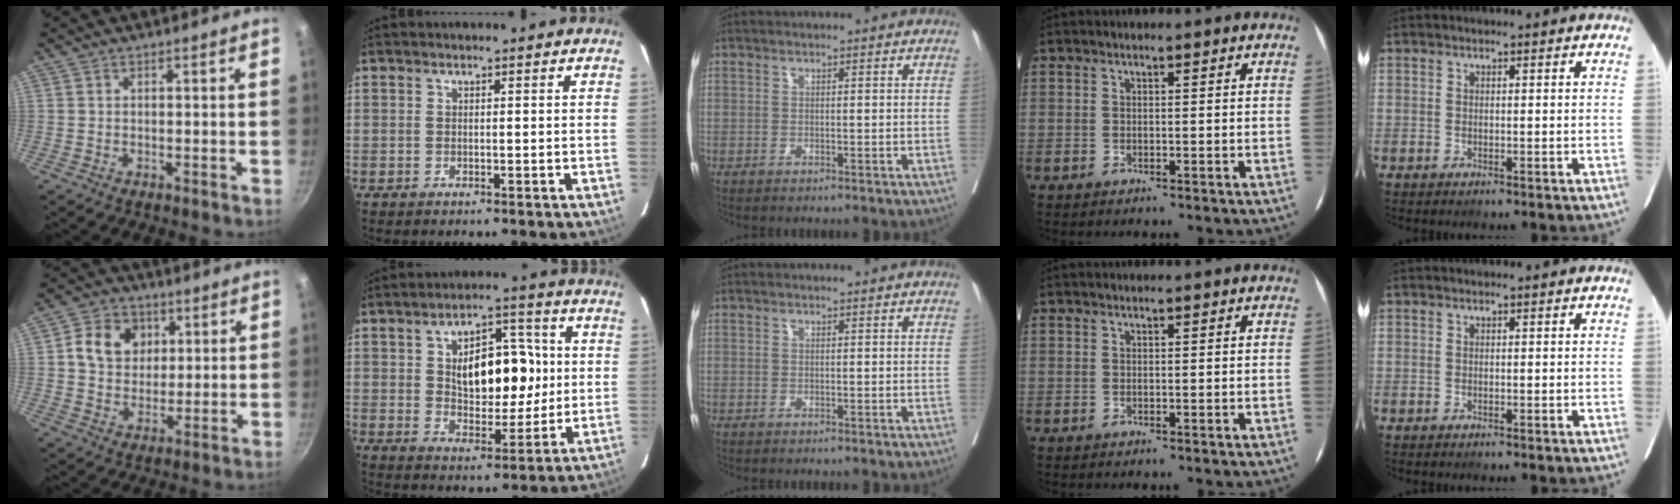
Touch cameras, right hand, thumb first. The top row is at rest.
{"thumb": {"total": 9.8, "force": [2.4, 8.0, 5.1], "torque": [-0.055, -0.003, 0.039]}, "index": {"total": 12.7, "force": [1.7, 6.5, 10.8], "torque": [-0.169, 0.021, 0.035]}}